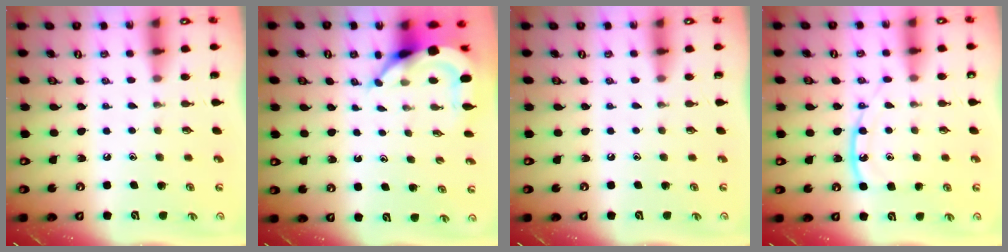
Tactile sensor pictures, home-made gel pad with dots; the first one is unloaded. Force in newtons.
{"total": 6.6, "press": 6.6, "slide": 0.2}
{"total": 0.0}
{"total": 11.7, "press": 11.7, "slide": 0.9}